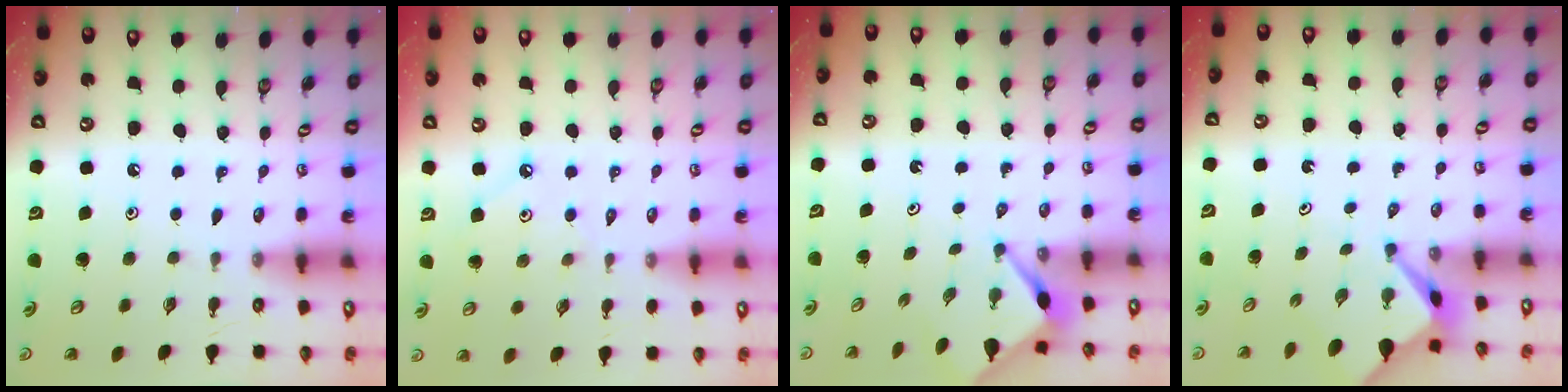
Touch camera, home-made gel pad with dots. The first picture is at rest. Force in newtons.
{"total": 2.8, "press": 2.8, "slide": 0.1}
{"total": 3.0, "press": 2.9, "slide": 0.3}
{"total": 2.6, "press": 2.6, "slide": 0.3}